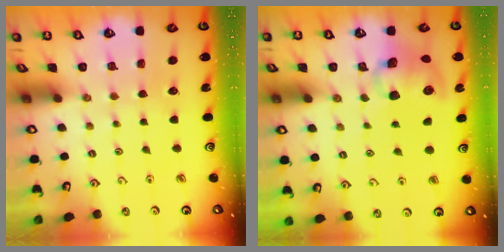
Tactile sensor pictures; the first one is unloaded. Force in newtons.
{"total": 11.3, "press": 11.2, "slide": 1.2}